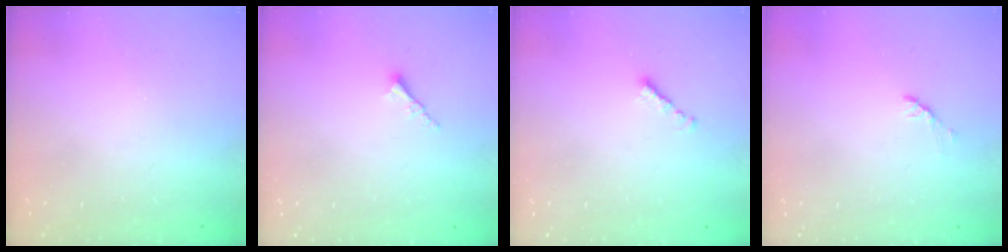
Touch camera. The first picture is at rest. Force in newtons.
{"total": 1.7, "press": 1.7, "slide": 0.2}
{"total": 1.8, "press": 1.7, "slide": 0.6}
{"total": 2.7, "press": 2.7, "slide": 0.5}